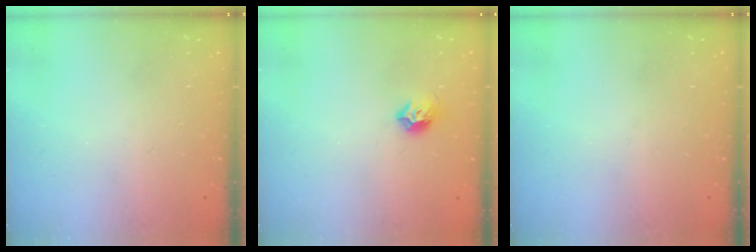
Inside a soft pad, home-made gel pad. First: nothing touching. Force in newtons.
{"total": 7.0, "press": 6.9, "slide": 1.3}
{"total": 0.0}